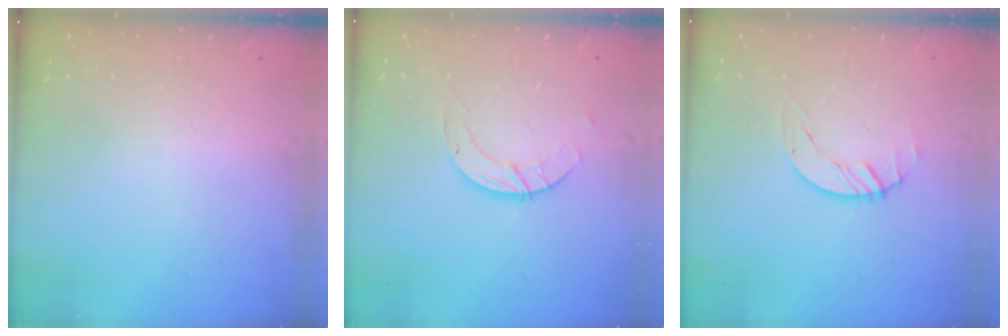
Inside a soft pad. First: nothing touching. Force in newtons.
{"total": 2.8, "press": 2.8, "slide": 0.3}
{"total": 1.7, "press": 1.7, "slide": 0.1}